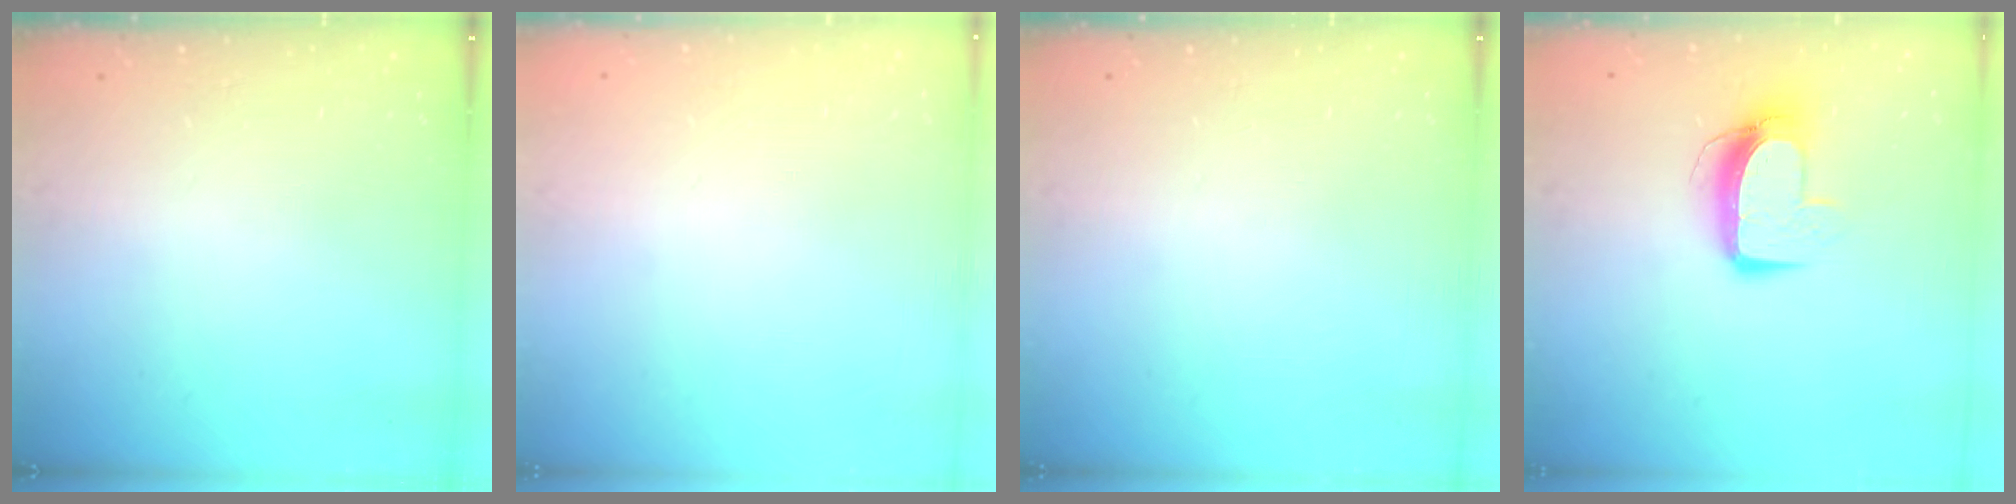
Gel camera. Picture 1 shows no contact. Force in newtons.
{"total": 0.0}
{"total": 0.0}
{"total": 10.2, "press": 10.2, "slide": 0.6}